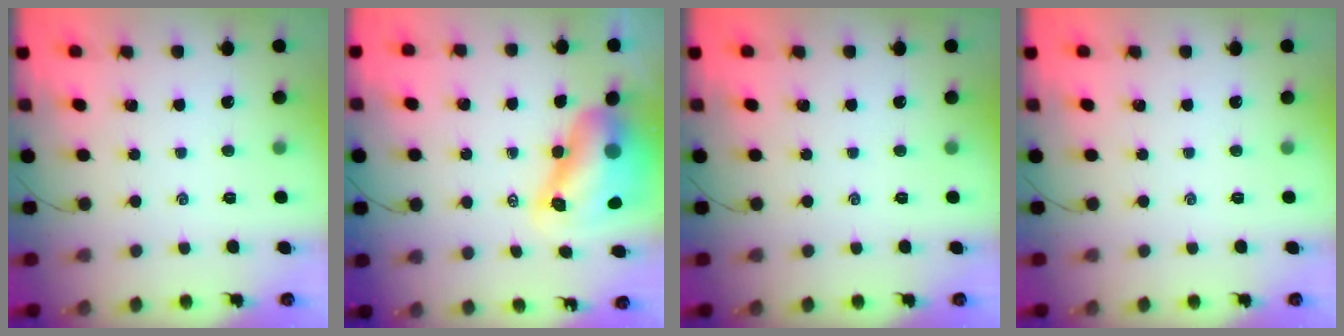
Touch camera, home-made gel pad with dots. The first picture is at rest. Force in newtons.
{"total": 12.8, "press": 12.1, "slide": 4.2}
{"total": 0.0}
{"total": 0.0}